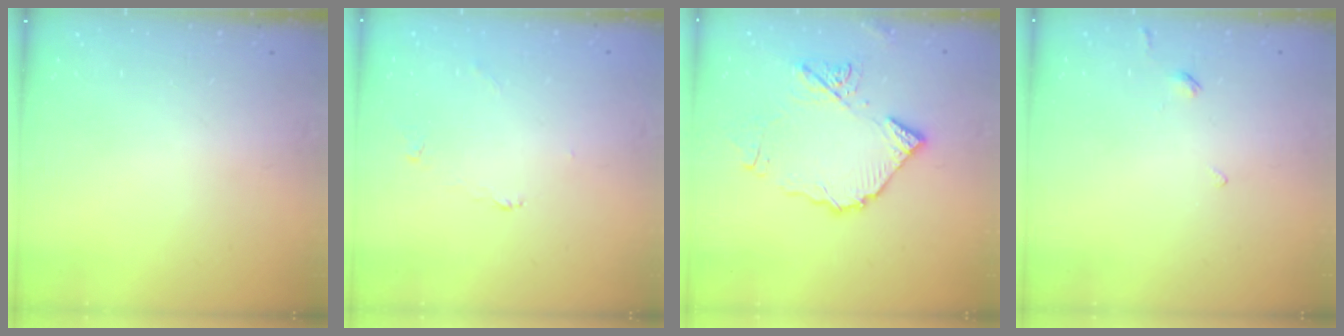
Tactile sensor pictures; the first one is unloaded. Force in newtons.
{"total": 2.2, "press": 2.2, "slide": 0.4}
{"total": 14.4, "press": 14.3, "slide": 1.7}
{"total": 1.8, "press": 1.7, "slide": 0.5}